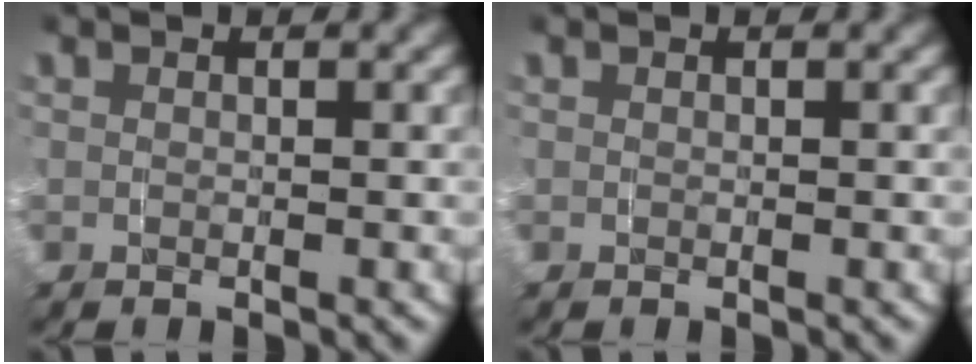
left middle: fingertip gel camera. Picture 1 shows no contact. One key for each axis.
{"total": 0.0}